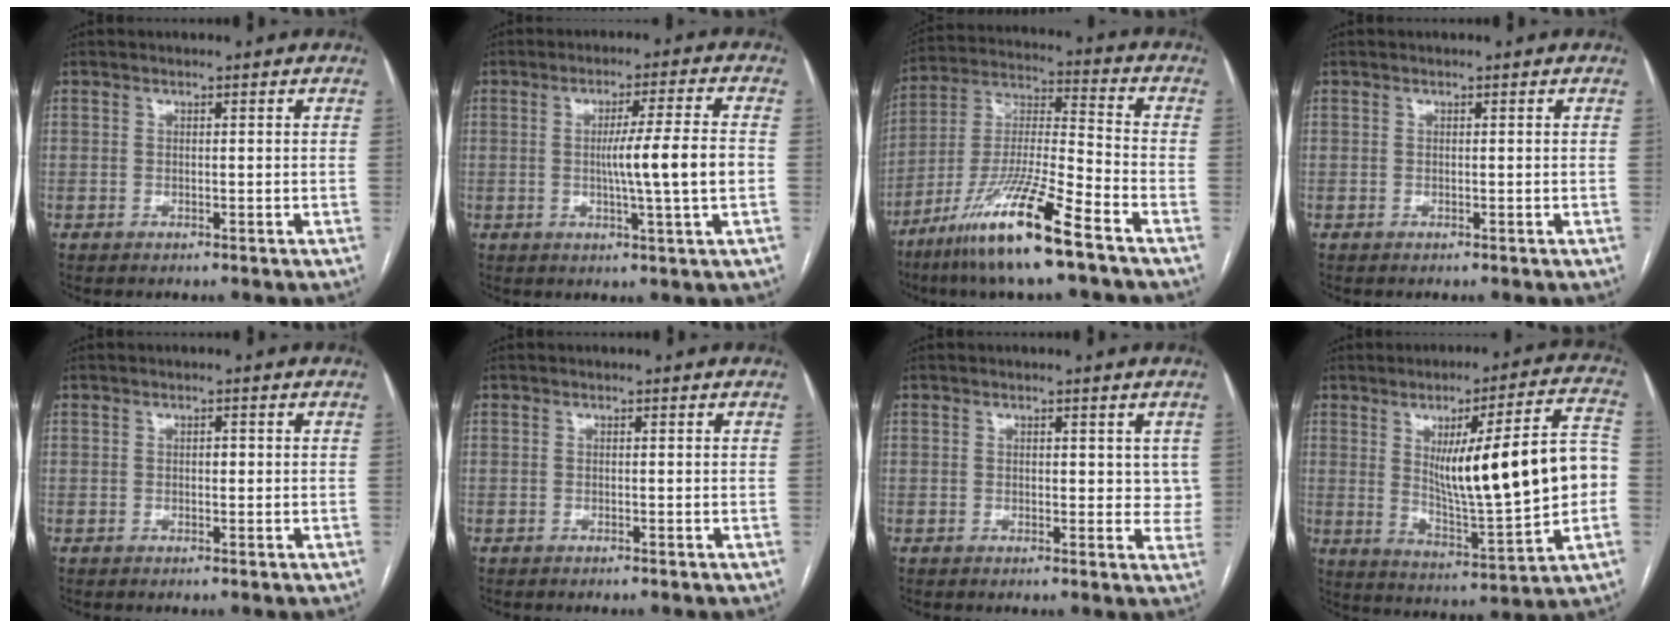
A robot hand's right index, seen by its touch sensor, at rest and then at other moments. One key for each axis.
{"total": 8.7, "fx": -0.7, "fy": -1.1, "fz": 8.6, "tx": -0.132, "ty": -0.003, "tz": -0.010}
{"total": 17.0, "fx": -10.7, "fy": 0.4, "fz": 13.2, "tx": -0.280, "ty": -0.035, "tz": -0.201}
{"total": 0.0}
{"total": 0.9, "fx": 0.0, "fy": 0.5, "fz": 0.7, "tx": -0.008, "ty": 0.003, "tz": -0.001}
{"total": 0.0}
{"total": 3.5, "fx": 1.0, "fy": 2.2, "fz": 2.5, "tx": -0.015, "ty": -0.002, "tz": 0.008}
{"total": 19.1, "fx": 0.9, "fy": 2.2, "fz": 19.0, "tx": -0.289, "ty": 0.011, "tz": 0.022}